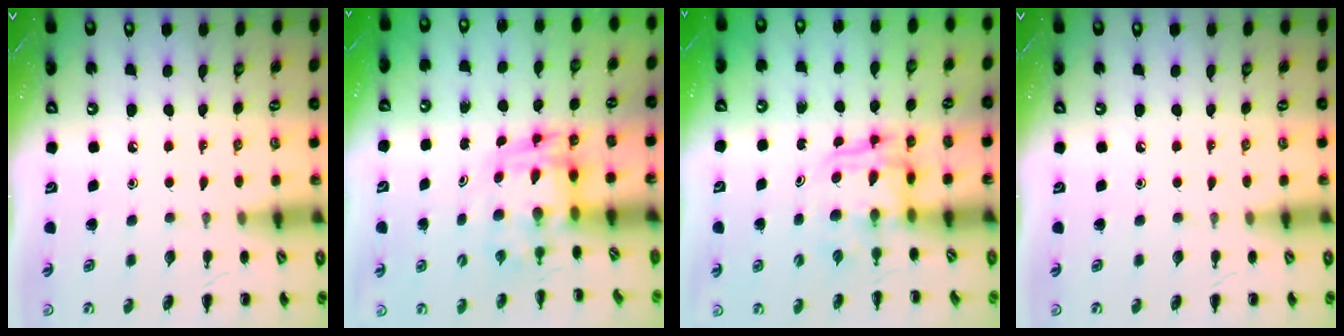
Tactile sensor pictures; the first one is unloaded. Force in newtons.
{"total": 3.6, "press": 3.5, "slide": 0.7}
{"total": 3.4, "press": 3.4, "slide": 0.3}
{"total": 0.0}